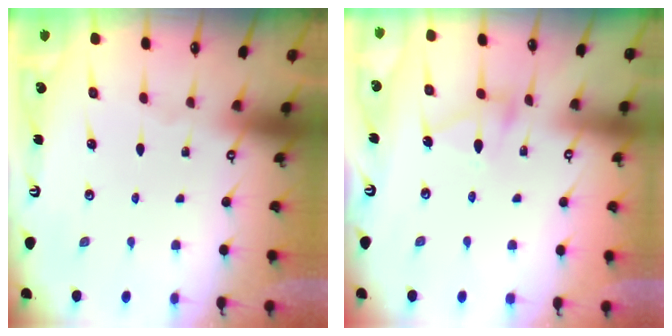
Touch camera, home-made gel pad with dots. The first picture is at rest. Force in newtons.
{"total": 6.5, "press": 6.4, "slide": 0.5}